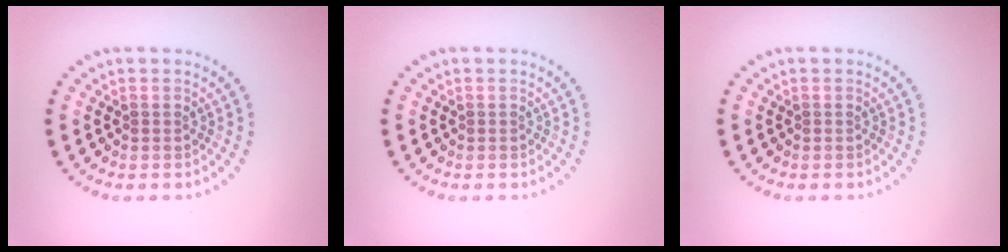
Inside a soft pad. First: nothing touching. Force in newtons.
{"total": 0.0}
{"total": 0.0}